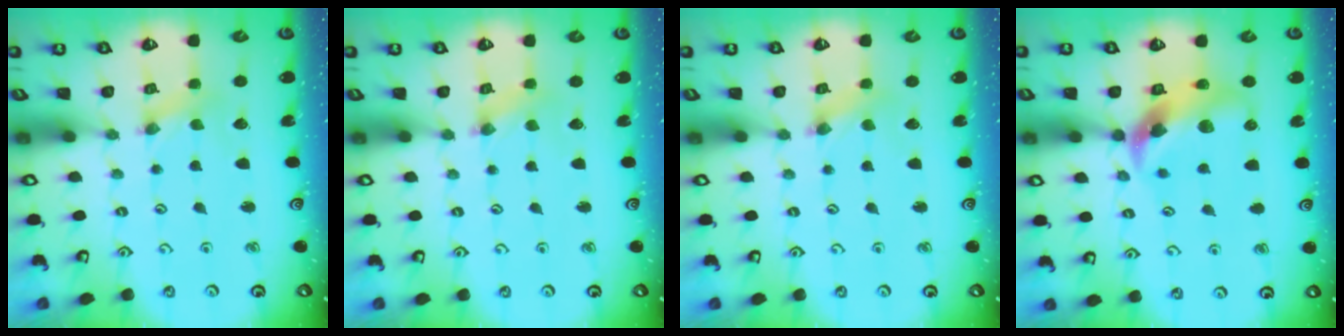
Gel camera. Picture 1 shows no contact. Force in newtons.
{"total": 0.7, "press": 0.6, "slide": 0.3}
{"total": 0.9, "press": 0.9, "slide": 0.2}
{"total": 13.2, "press": 13.1, "slide": 1.8}